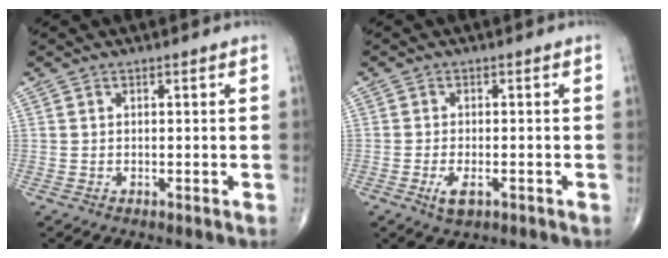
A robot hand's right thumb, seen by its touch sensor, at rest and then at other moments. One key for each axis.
{"total": 3.3, "fx": -1.5, "fy": 1.5, "fz": 2.6, "tx": -0.050, "ty": -0.003, "tz": -0.024}